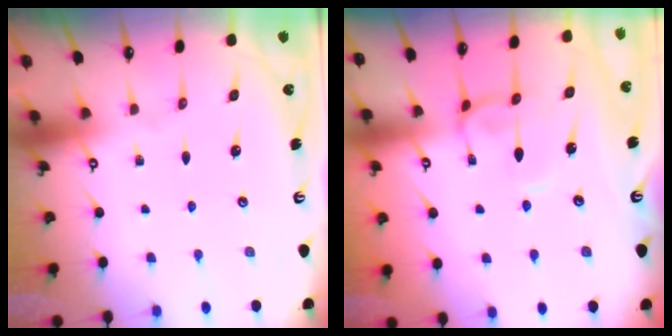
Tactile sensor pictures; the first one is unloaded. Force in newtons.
{"total": 1.4, "press": 1.3, "slide": 0.4}